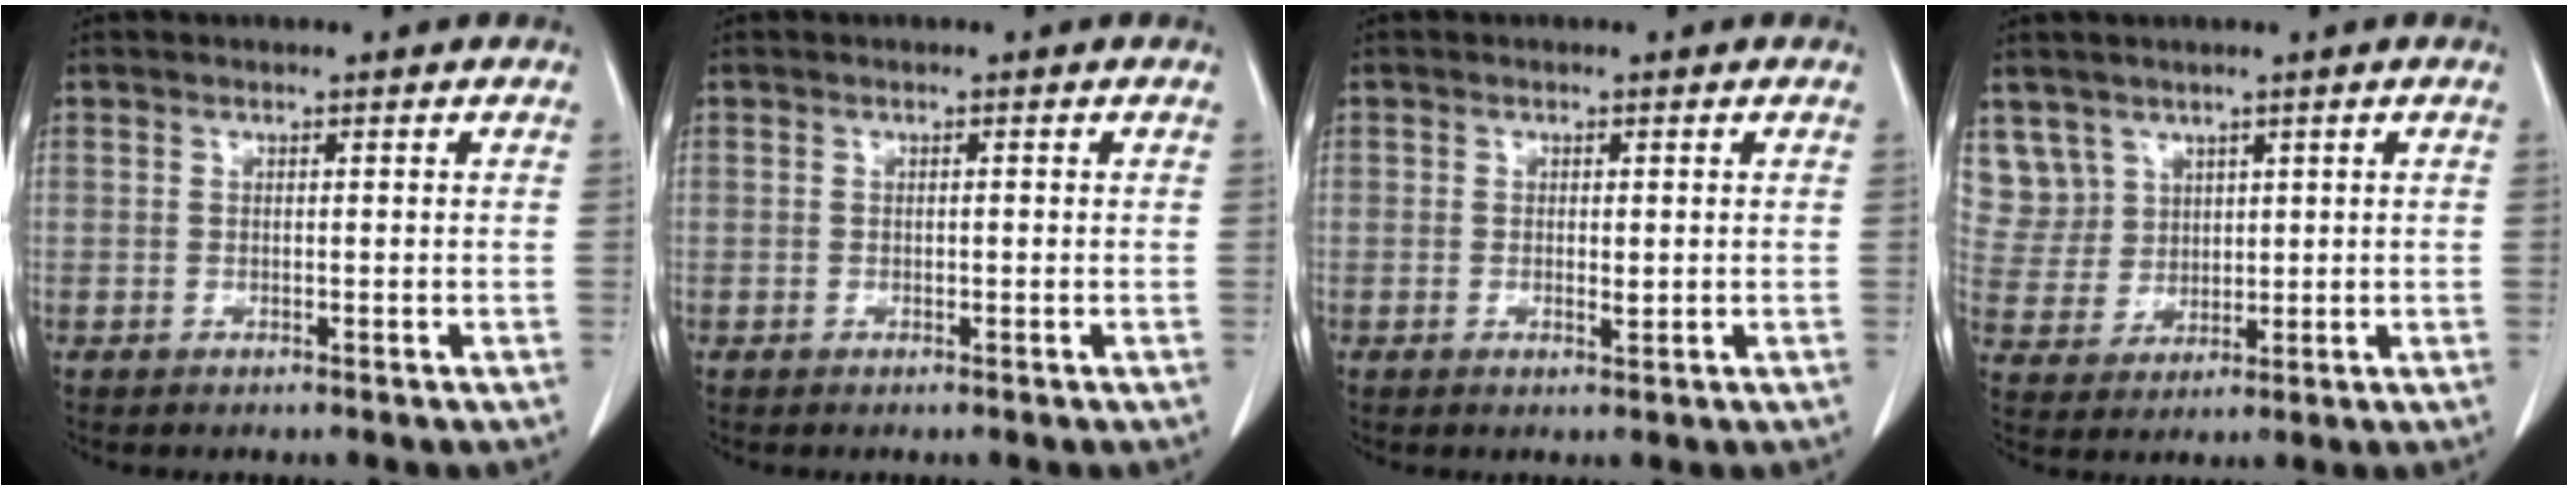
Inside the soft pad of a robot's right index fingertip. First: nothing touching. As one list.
[{"total": 0.0}, {"total": 1.5, "force": [0.0, 0.7, 1.3], "torque": [-0.018, -0.001, 0.004]}, {"total": 7.1, "force": [4.3, 5.7, -0.2], "torque": [0.006, 0.013, 0.101]}]